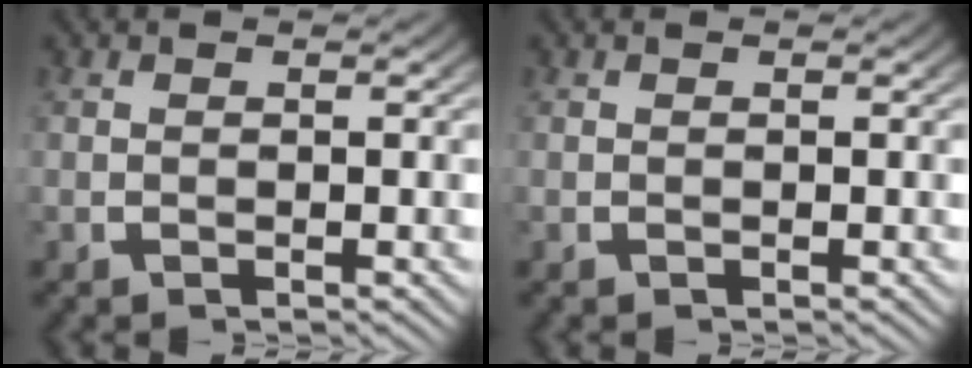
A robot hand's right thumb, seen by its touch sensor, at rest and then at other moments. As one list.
[{"total": 0.0}]